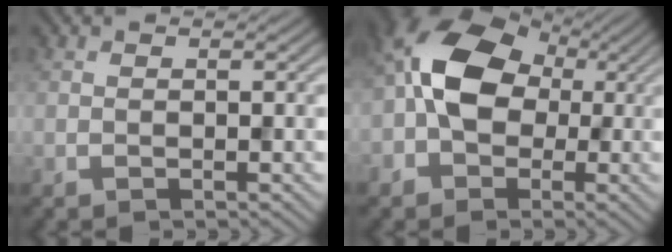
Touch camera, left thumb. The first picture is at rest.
{"total": 10.6, "force": [0.0, 7.9, 7.0], "torque": [-0.150, 0.013, -0.020]}